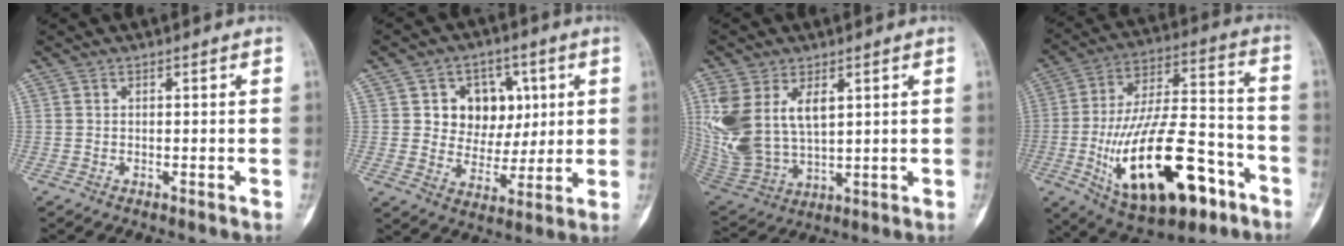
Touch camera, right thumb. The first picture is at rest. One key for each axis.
{"total": 11.4, "fx": 3.0, "fy": 9.5, "fz": 5.6, "tx": -0.029, "ty": -0.005, "tz": 0.051}
{"total": 15.2, "fx": 4.7, "fy": 9.1, "fz": 11.2, "tx": -0.232, "ty": -0.014, "tz": 0.112}
{"total": 26.6, "fx": -10.4, "fy": 11.9, "fz": 21.4, "tx": -0.383, "ty": 0.048, "tz": -0.156}